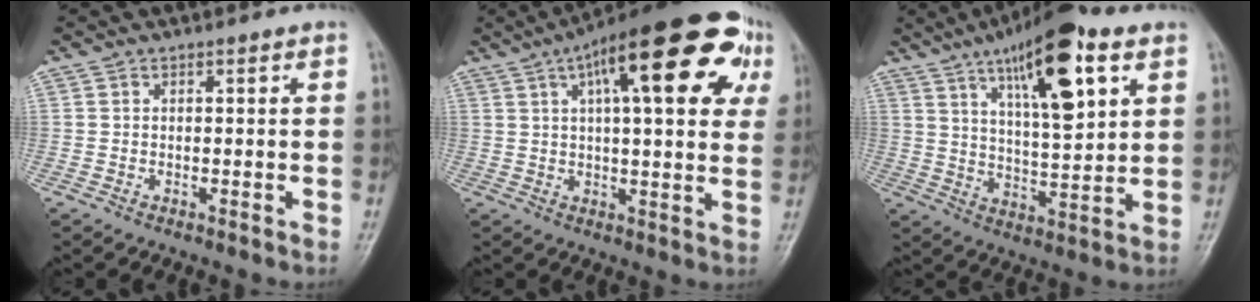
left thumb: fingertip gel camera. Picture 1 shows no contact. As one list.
[{"total": 25.4, "force": [10.2, 8.4, 21.6], "torque": [-0.296, 0.020, 0.137]}, {"total": 17.9, "force": [8.7, 5.5, 14.7], "torque": [-0.213, -0.026, 0.142]}]